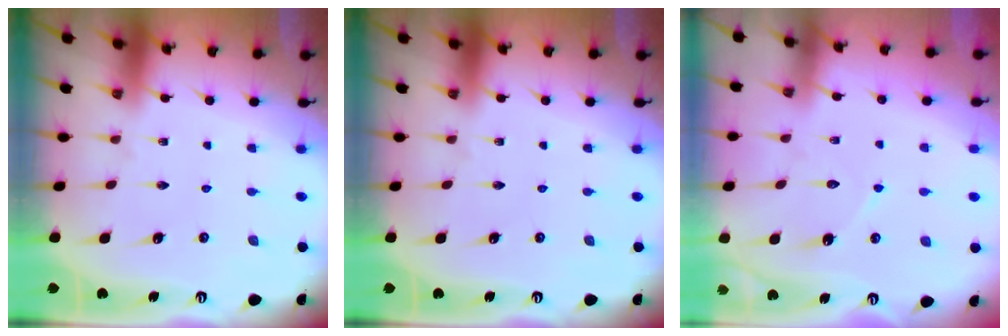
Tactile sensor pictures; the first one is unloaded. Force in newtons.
{"total": 0.0}
{"total": 5.8, "press": 5.8, "slide": 0.7}